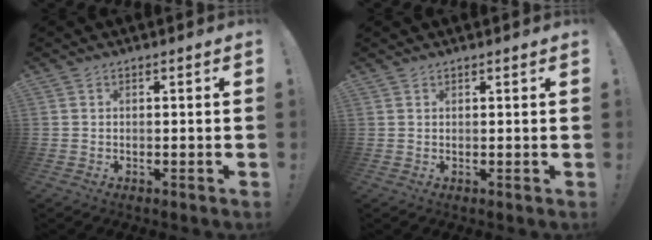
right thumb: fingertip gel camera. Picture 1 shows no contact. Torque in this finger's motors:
{"motor_torque": [-0.08, 0.77, 1.20, 1.34, 0.00]}